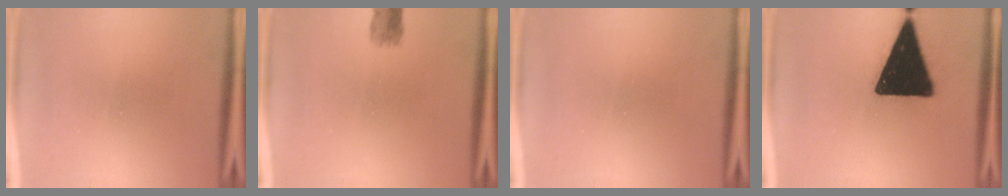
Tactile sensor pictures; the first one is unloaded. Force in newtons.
{"total": 1.3}
{"total": 0.0}
{"total": 22.2}